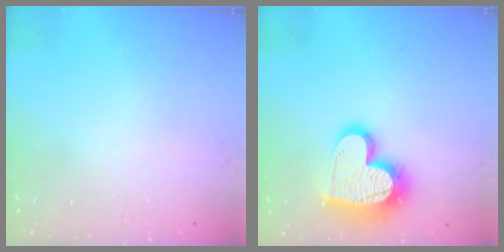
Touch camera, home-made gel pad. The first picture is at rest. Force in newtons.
{"total": 17.7, "press": 17.6, "slide": 1.5}